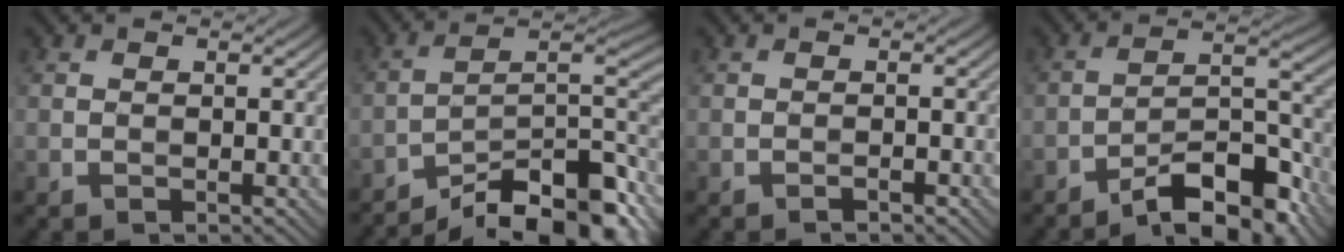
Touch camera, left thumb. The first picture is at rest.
{"total": 14.9, "force": [-10.7, 4.8, 9.3], "torque": [-0.151, -0.002, -0.171]}
{"total": 1.0, "force": [-0.8, 0.1, 0.6], "torque": [-0.009, 0.002, -0.015]}
{"total": 11.4, "force": [-8.3, 3.0, 7.2], "torque": [-0.108, 0.013, -0.149]}